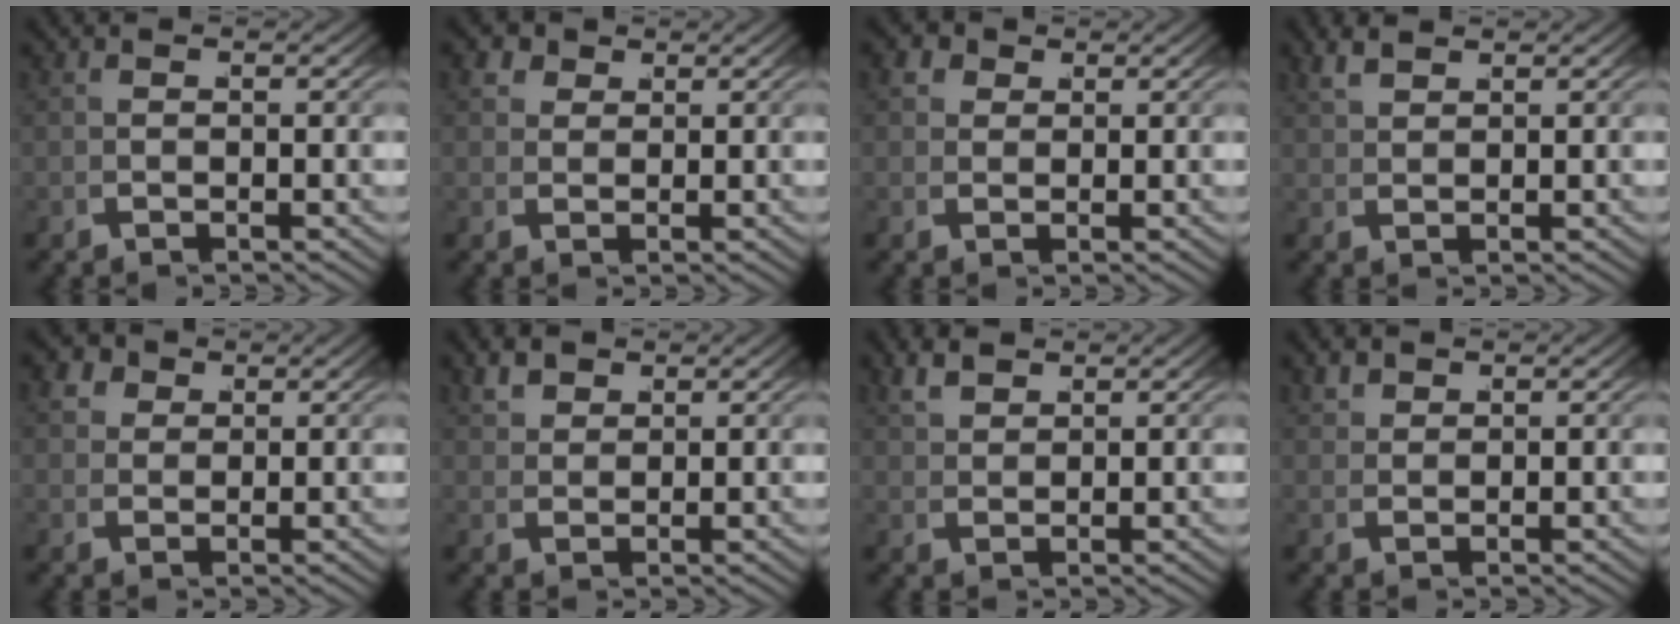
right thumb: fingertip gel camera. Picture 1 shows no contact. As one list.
[{"total": 2.8, "force": [1.6, 2.2, 0.9], "torque": [-0.025, -0.003, 0.032]}, {"total": 2.6, "force": [1.3, 2.2, 0.8], "torque": [-0.023, -0.002, 0.023]}, {"total": 1.9, "force": [1.9, 0.0, 0.1], "torque": [-0.004, 0.009, 0.043]}, {"total": 3.7, "force": [1.8, 3.0, 1.3], "torque": [-0.038, -0.005, 0.034]}, {"total": 2.3, "force": [2.1, 0.7, 0.4], "torque": [-0.004, 0.005, 0.045]}, {"total": 2.2, "force": [2.2, 0.1, 0.2], "torque": [-0.005, 0.008, 0.049]}, {"total": 1.7, "force": [1.7, 0.4, 0.1], "torque": [0.000, 0.004, 0.037]}]